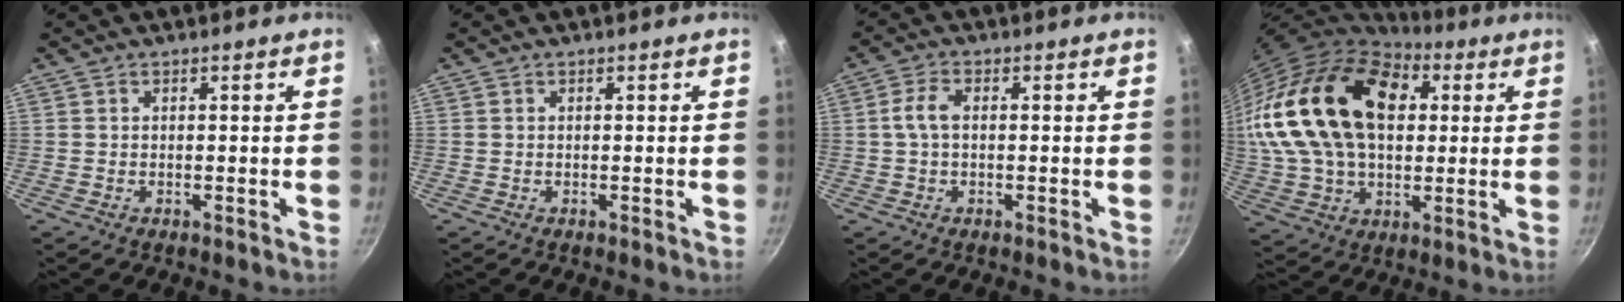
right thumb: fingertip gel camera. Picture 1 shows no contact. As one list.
[{"total": 0.0}, {"total": 3.8, "force": [0.2, 1.9, 3.3], "torque": [-0.077, 0.013, -0.002]}, {"total": 29.4, "force": [6.8, 18.8, 21.5], "torque": [-0.389, 0.018, 0.117]}]